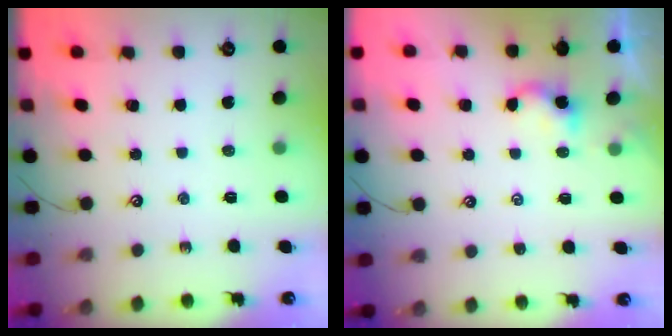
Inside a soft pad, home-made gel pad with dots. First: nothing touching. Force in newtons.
{"total": 1.1, "press": 1.0, "slide": 0.3}